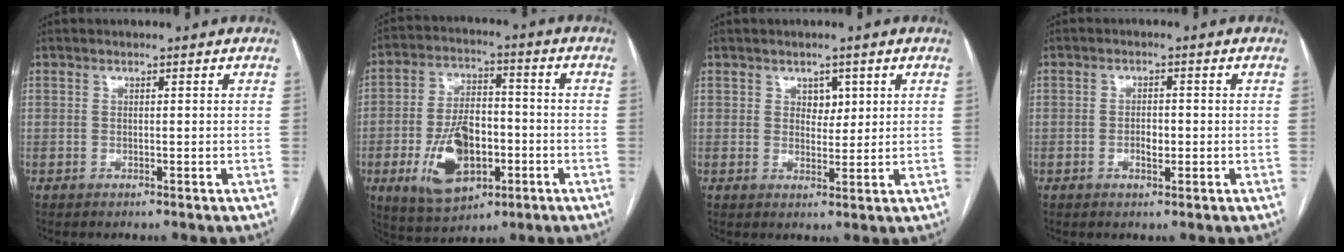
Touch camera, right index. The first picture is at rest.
{"total": 13.1, "force": [-4.2, 7.0, 10.3], "torque": [-0.203, 0.006, -0.065]}
{"total": 2.7, "force": [1.2, 1.9, 1.5], "torque": [-0.017, 0.002, 0.019]}
{"total": 2.4, "force": [-0.7, 1.1, 2.0], "torque": [-0.035, 0.003, -0.010]}